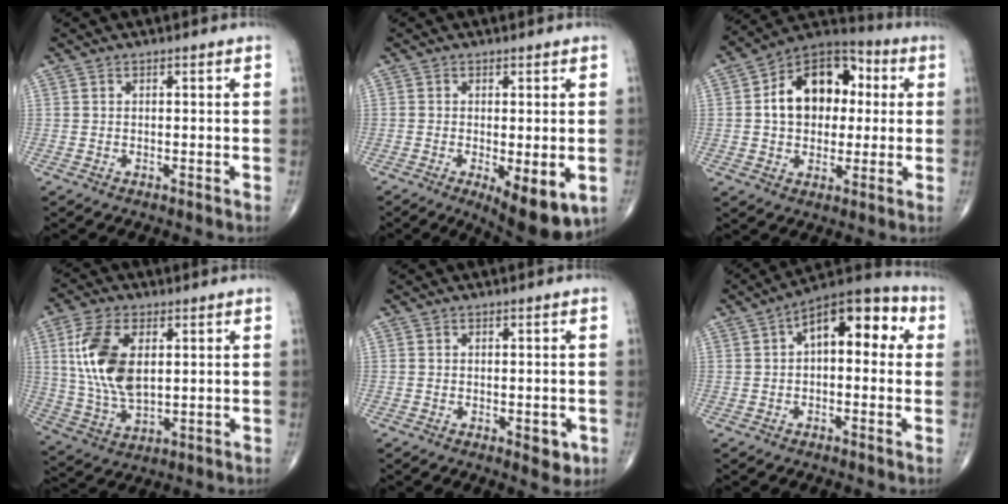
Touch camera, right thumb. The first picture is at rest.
{"total": 9.8, "force": [-3.4, 3.6, 8.5], "torque": [-0.114, -0.019, -0.044]}
{"total": 16.5, "force": [2.1, 11.6, 11.5], "torque": [-0.135, 0.024, 0.025]}
{"total": 13.7, "force": [3.0, 7.3, 11.2], "torque": [-0.228, -0.010, 0.063]}
{"total": 3.3, "force": [-1.0, 1.7, 2.7], "torque": [-0.020, -0.003, -0.010]}
{"total": 13.3, "force": [2.6, 6.9, 11.1], "torque": [-0.127, 0.040, 0.027]}